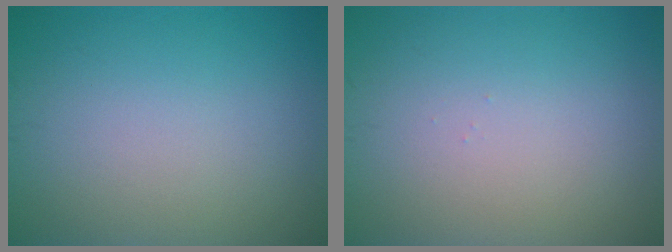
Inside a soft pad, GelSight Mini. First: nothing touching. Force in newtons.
{"total": 0.0}